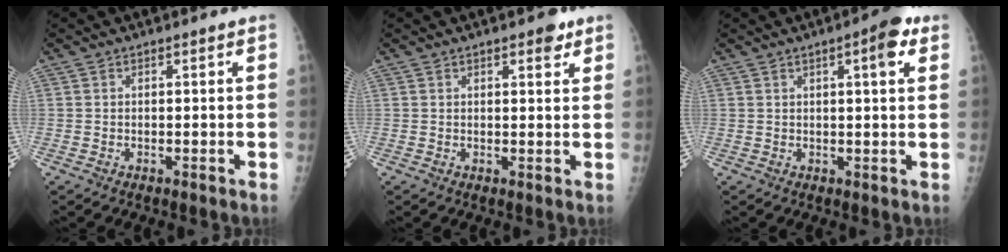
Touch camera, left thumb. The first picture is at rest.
{"total": 3.2, "force": [2.0, 1.2, 2.2], "torque": [-0.019, -0.007, 0.022]}
{"total": 5.8, "force": [2.5, 1.3, 5.0], "torque": [-0.062, -0.003, 0.028]}